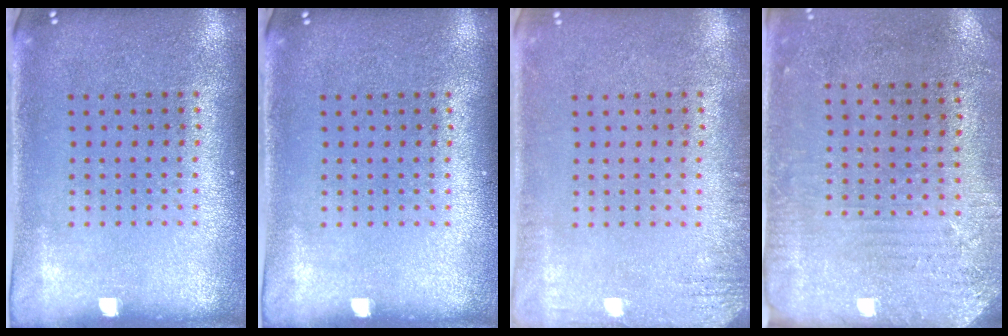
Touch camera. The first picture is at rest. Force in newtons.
{"total": 0.0}
{"total": 1.6, "press": 1.5, "slide": 0.3}
{"total": 2.8, "press": 2.3, "slide": 1.5}